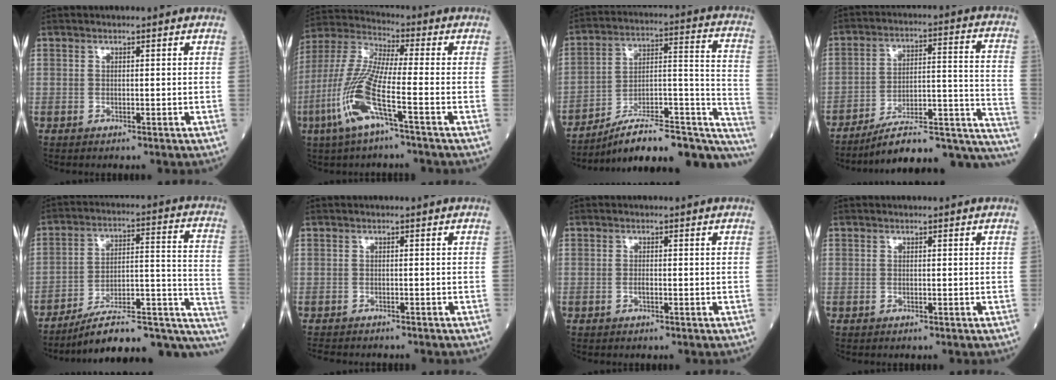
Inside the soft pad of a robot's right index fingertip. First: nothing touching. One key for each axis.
{"total": 12.4, "fx": -4.7, "fy": 0.7, "fz": 11.5, "tx": -0.260, "ty": -0.005, "tz": -0.103}
{"total": 24.1, "fx": -18.8, "fy": 5.4, "fz": 14.1, "tx": -0.127, "ty": 0.046, "tz": -0.272}
{"total": 21.2, "fx": -16.9, "fy": 4.3, "fz": 12.0, "tx": -0.089, "ty": 0.051, "tz": -0.240}
{"total": 21.3, "fx": -15.1, "fy": 5.5, "fz": 14.0, "tx": -0.122, "ty": 0.054, "tz": -0.214}
{"total": 5.5, "fx": -4.9, "fy": 1.4, "fz": 1.9, "tx": -0.028, "ty": -0.008, "tz": -0.071}
{"total": 0.8, "fx": -0.4, "fy": 0.1, "fz": 0.7, "tx": -0.015, "ty": 0.001, "tz": -0.007}
{"total": 0.0}